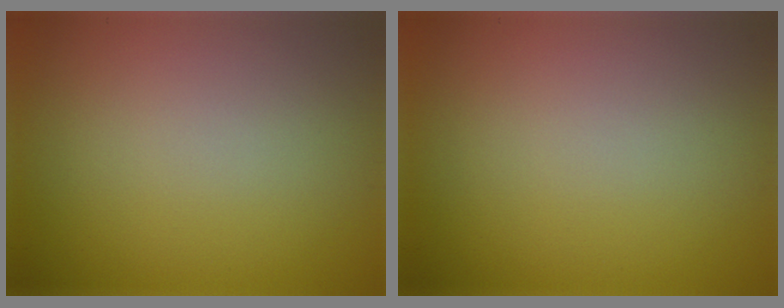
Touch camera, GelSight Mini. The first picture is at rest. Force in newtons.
{"total": 0.0}